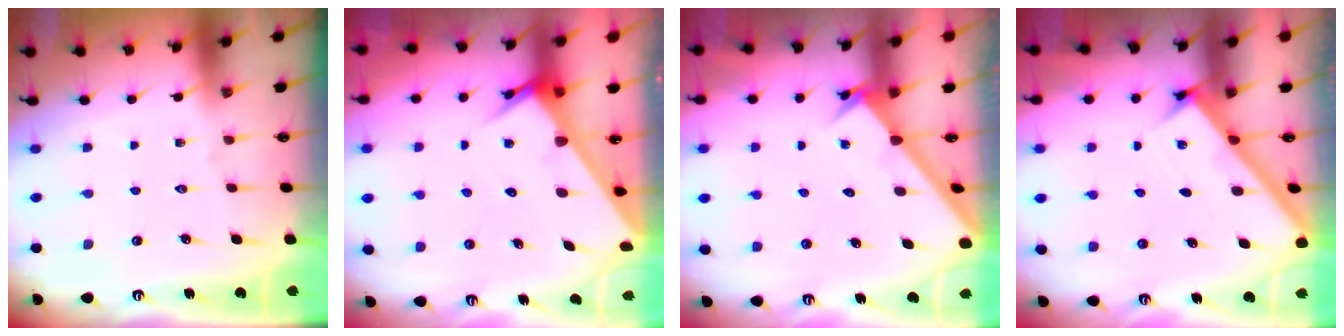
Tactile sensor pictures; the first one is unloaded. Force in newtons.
{"total": 3.6, "press": 3.6, "slide": 0.3}
{"total": 1.8, "press": 1.8, "slide": 0.2}
{"total": 2.3, "press": 2.3, "slide": 0.3}